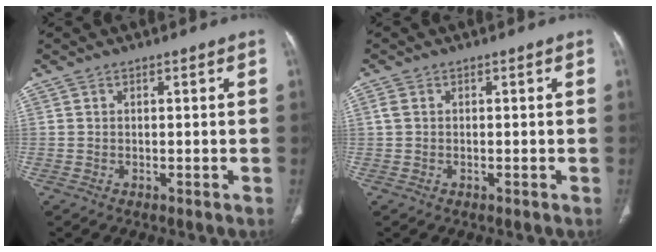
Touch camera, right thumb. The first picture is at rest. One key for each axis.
{"total": 1.2, "fx": 0.1, "fy": 0.9, "fz": 0.8, "tx": -0.024, "ty": 0.000, "tz": 0.000}